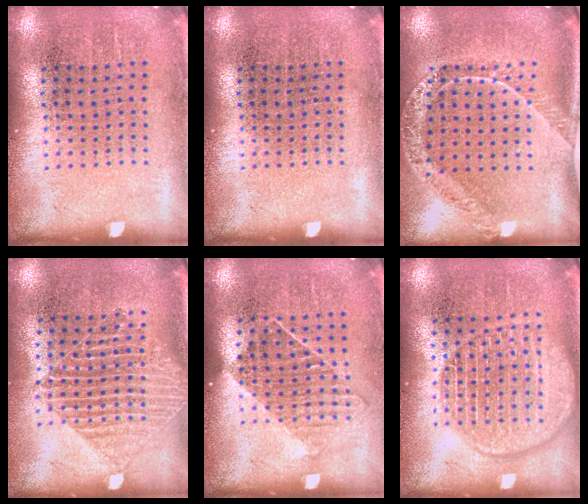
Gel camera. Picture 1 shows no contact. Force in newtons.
{"total": 0.0}
{"total": 1.4, "press": 1.4, "slide": 0.0}
{"total": 1.5, "press": 1.3, "slide": 0.7}
{"total": 1.1, "press": 0.9, "slide": 0.6}
{"total": 3.3, "press": 3.2, "slide": 0.5}